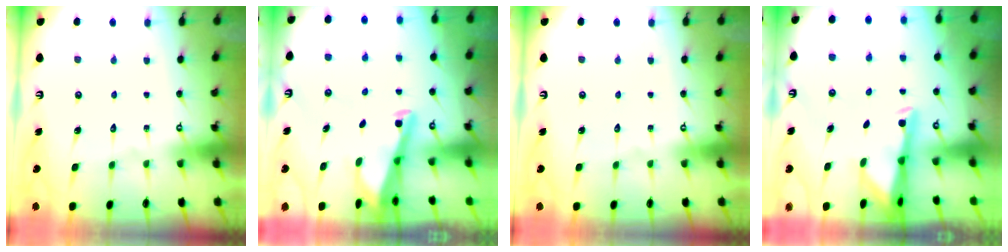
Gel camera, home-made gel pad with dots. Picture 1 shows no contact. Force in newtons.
{"total": 3.0, "press": 3.0, "slide": 0.3}
{"total": 0.0}
{"total": 3.1, "press": 3.1, "slide": 0.5}